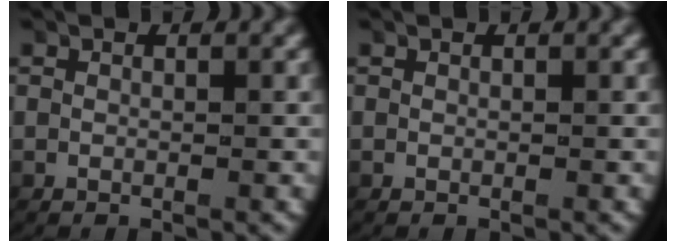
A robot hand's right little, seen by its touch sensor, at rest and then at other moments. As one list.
[{"total": 0.0}]